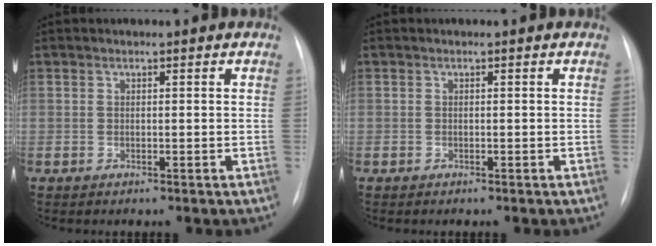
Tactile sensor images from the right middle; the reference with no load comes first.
{"total": 0.0}